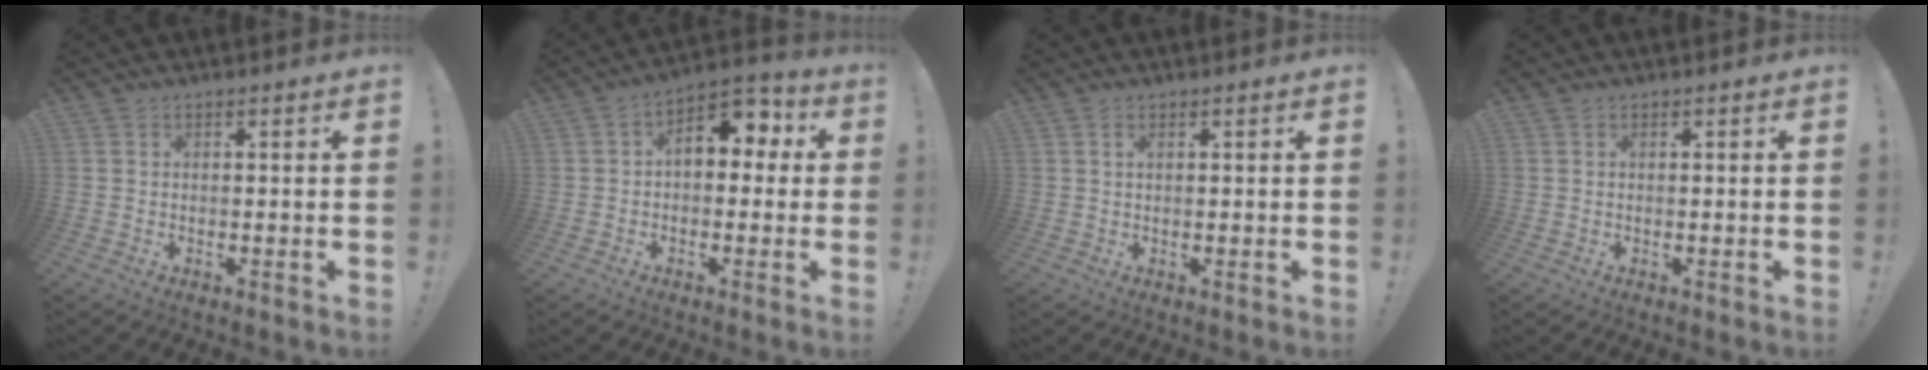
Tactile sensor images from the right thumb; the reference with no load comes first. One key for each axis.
{"total": 9.5, "fx": 2.3, "fy": 6.3, "fz": 6.8, "tx": -0.090, "ty": -0.002, "tz": 0.044}
{"total": 1.0, "fx": 0.5, "fy": 0.5, "fz": 0.8, "tx": -0.009, "ty": -0.001, "tz": 0.007}
{"total": 0.0}